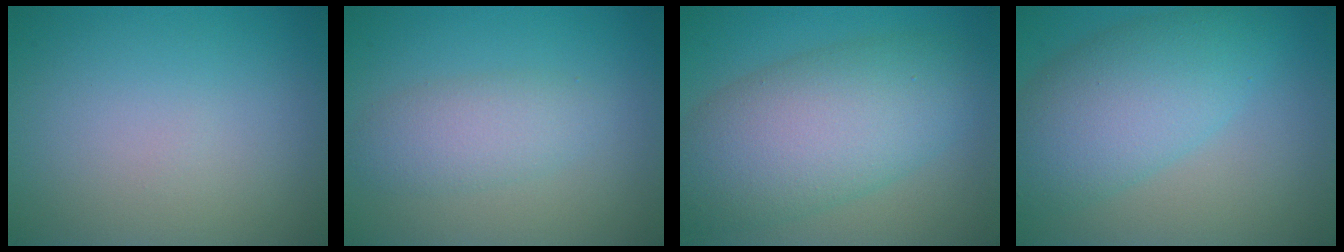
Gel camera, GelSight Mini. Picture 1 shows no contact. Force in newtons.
{"total": 3.1, "press": 3.1, "slide": 0.0}
{"total": 9.2, "press": 9.2, "slide": 0.4}
{"total": 7.2, "press": 7.2, "slide": 0.2}